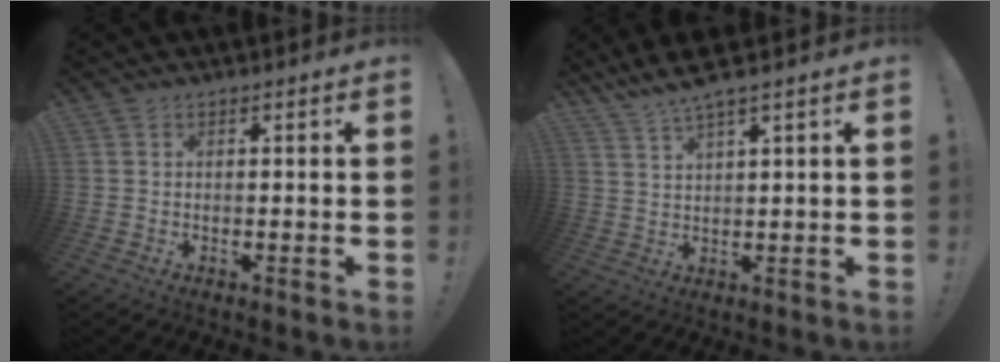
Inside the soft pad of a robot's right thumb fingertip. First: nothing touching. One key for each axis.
{"total": 5.5, "fx": 4.5, "fy": -0.3, "fz": 3.1, "tx": -0.066, "ty": -0.022, "tz": 0.080}